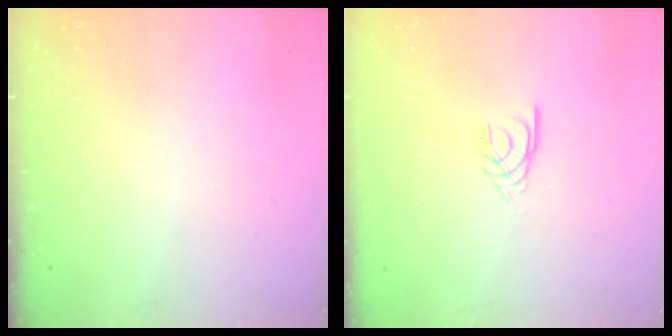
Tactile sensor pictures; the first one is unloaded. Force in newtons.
{"total": 2.6, "press": 2.6, "slide": 0.3}